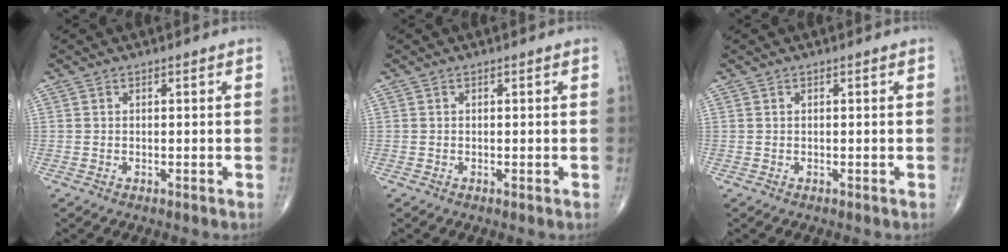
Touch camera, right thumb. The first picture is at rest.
{"total": 0.0}
{"total": 0.0}